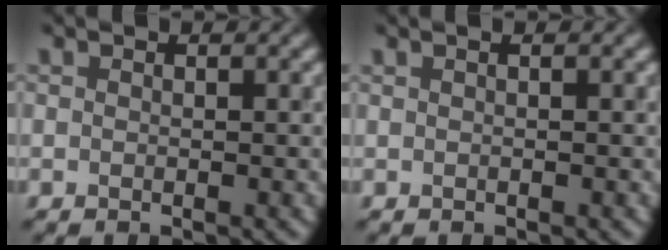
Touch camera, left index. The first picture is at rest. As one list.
[{"total": 0.0}]